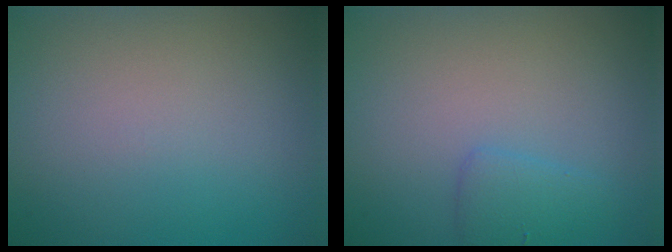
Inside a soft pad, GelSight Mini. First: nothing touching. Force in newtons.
{"total": 1.9, "press": 1.9, "slide": 0.1}